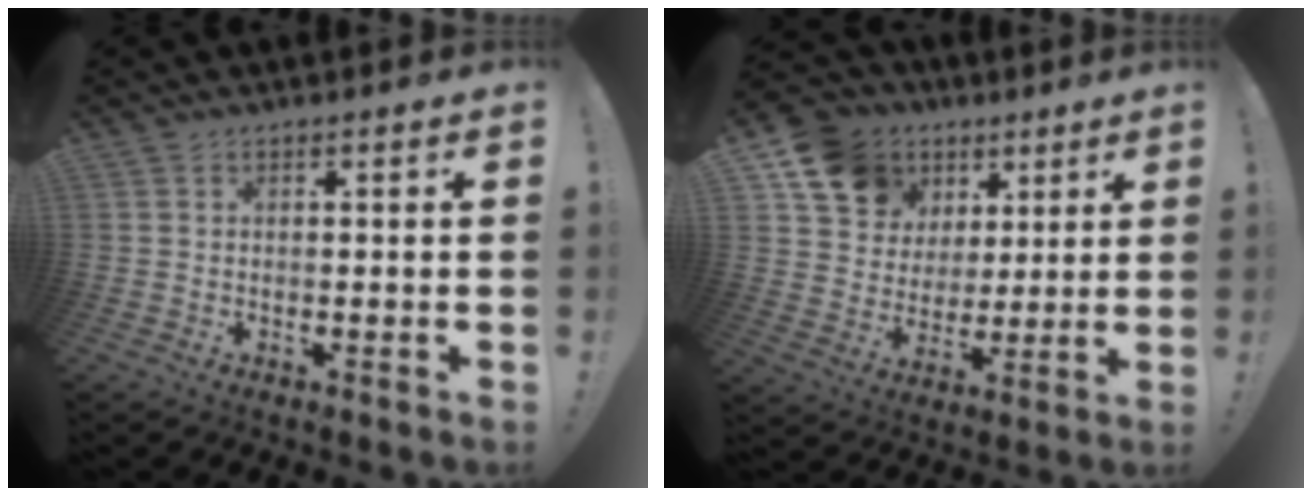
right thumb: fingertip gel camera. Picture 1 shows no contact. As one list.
[{"total": 14.1, "force": [7.5, 11.1, 4.4], "torque": [-0.070, -0.038, 0.155]}]